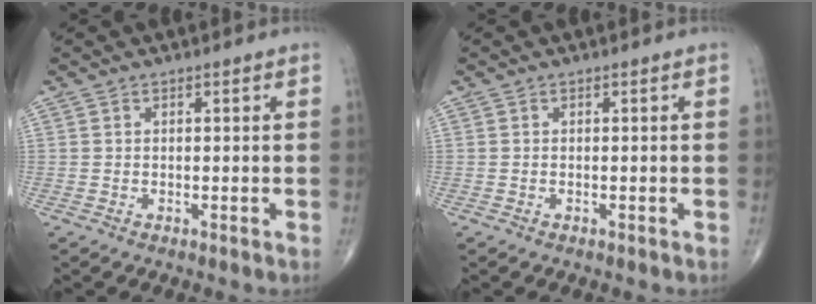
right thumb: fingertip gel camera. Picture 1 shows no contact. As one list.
[{"total": 0.0}]